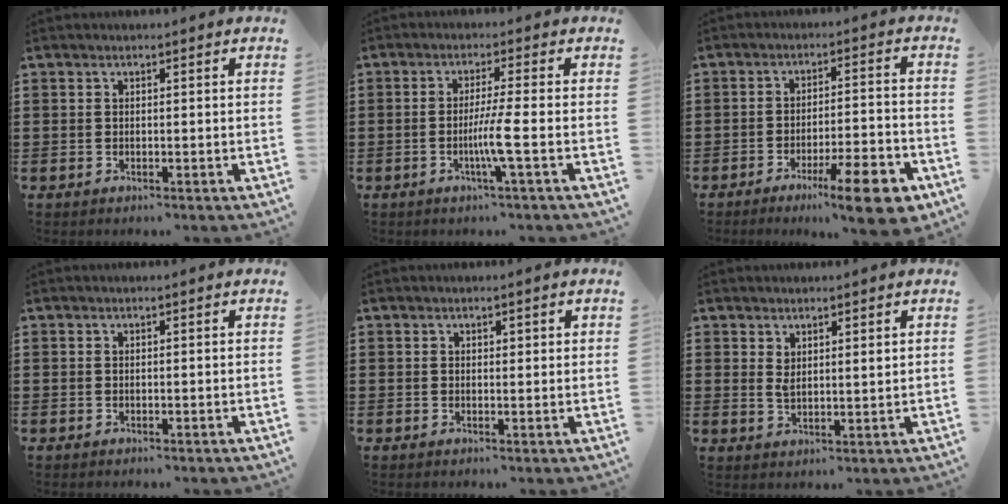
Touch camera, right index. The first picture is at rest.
{"total": 5.0, "force": [-1.4, -0.9, 4.7], "torque": [-0.089, -0.017, -0.030]}
{"total": 10.2, "force": [-6.4, 1.5, 7.7], "torque": [-0.113, 0.010, -0.110]}
{"total": 0.0}
{"total": 0.6, "force": [0.4, 0.3, 0.3], "torque": [-0.006, 0.002, 0.007]}
{"total": 2.4, "force": [1.6, 1.0, 1.5], "torque": [-0.034, 0.002, 0.030]}